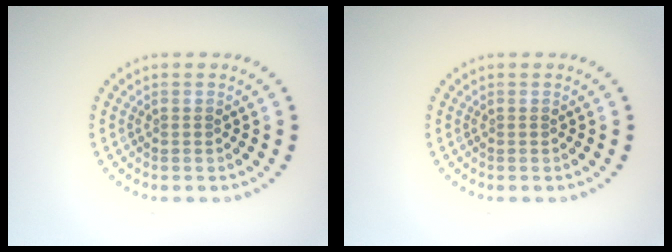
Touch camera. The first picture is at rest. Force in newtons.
{"total": 0.0}